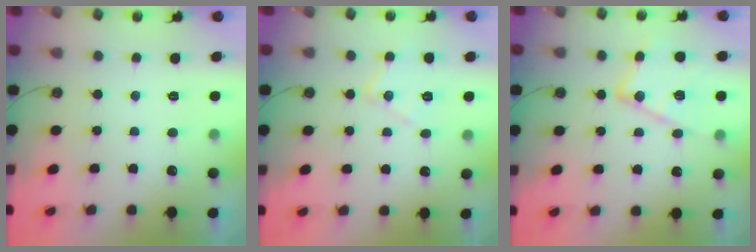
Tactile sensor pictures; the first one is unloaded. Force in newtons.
{"total": 9.5, "press": 9.5, "slide": 0.6}
{"total": 15.7, "press": 15.6, "slide": 1.1}